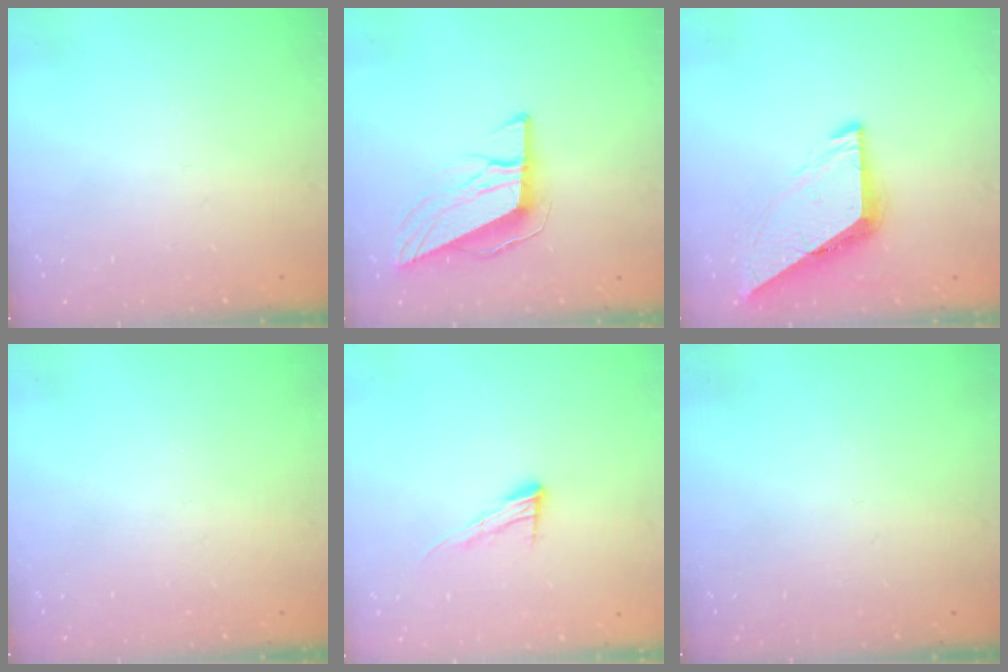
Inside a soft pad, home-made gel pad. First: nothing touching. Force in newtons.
{"total": 10.7, "press": 10.2, "slide": 3.3}
{"total": 7.0, "press": 7.0, "slide": 0.5}
{"total": 0.0}
{"total": 9.1, "press": 9.1, "slide": 0.6}
{"total": 0.0}